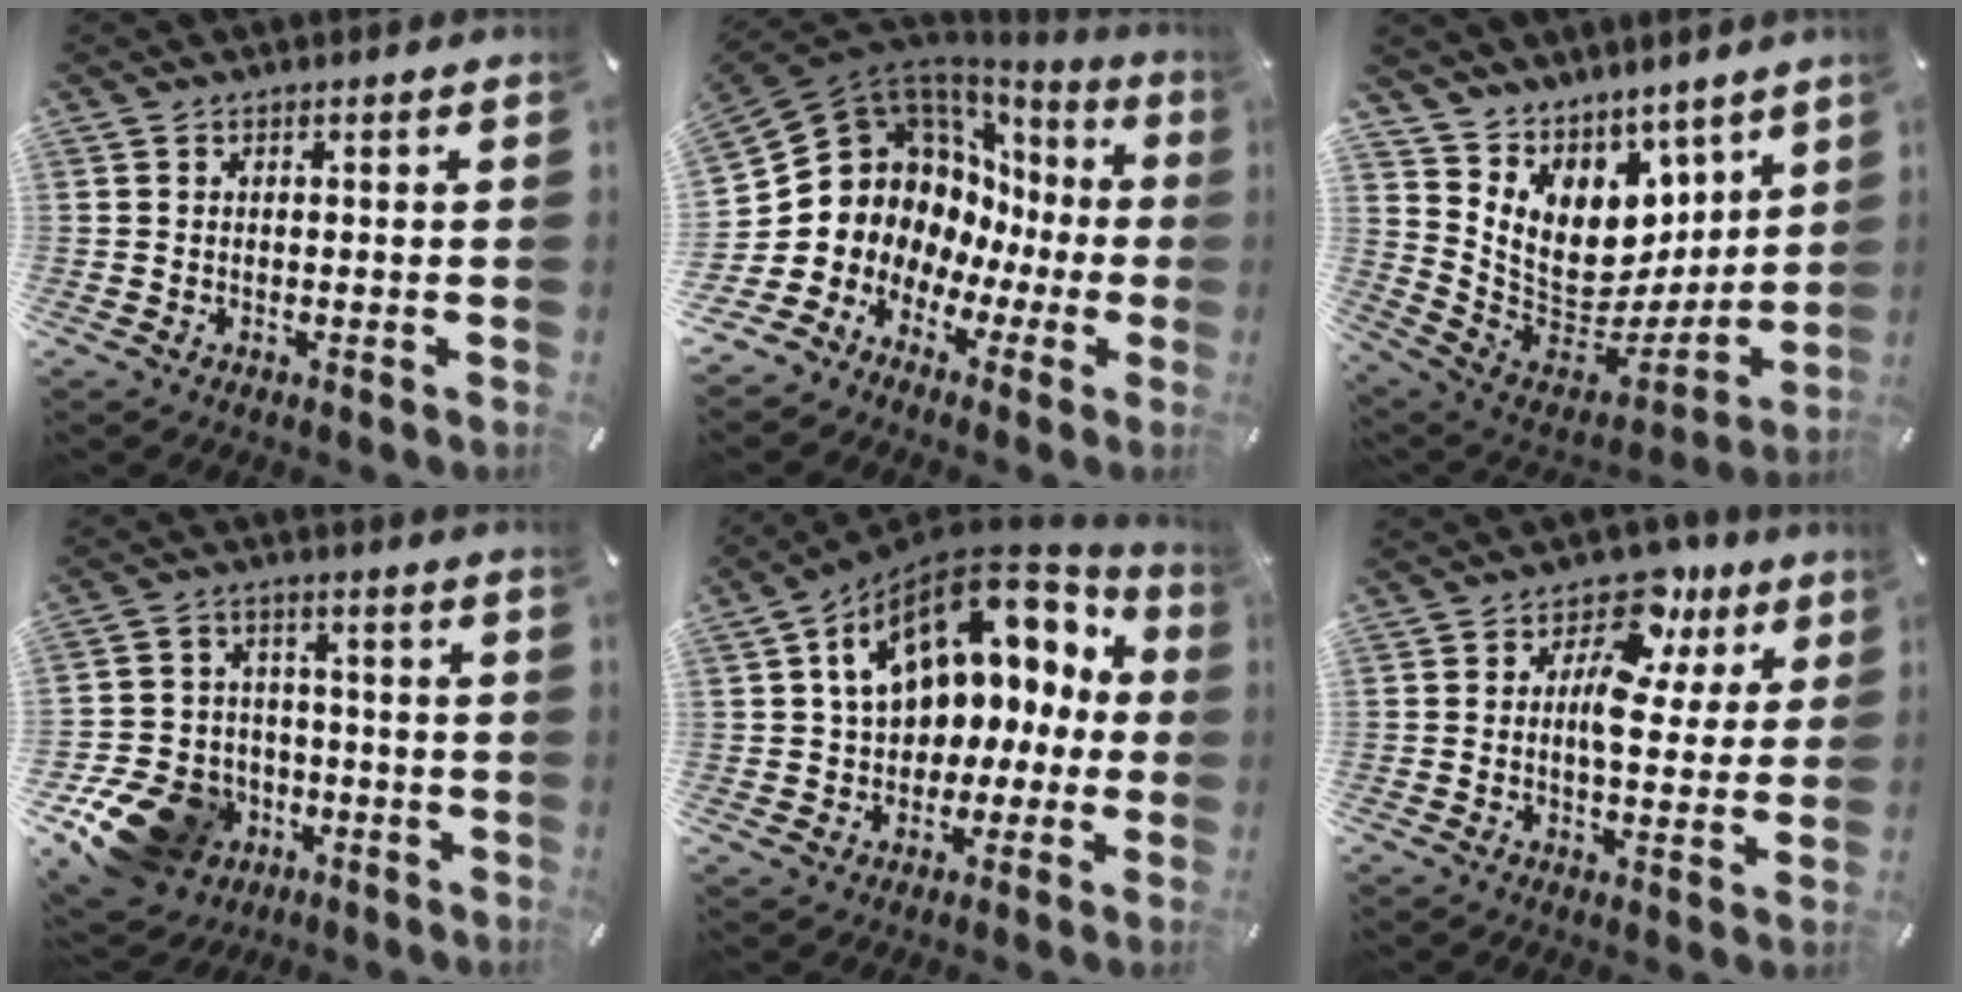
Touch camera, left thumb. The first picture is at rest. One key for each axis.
{"total": 12.8, "fx": 3.1, "fy": 11.5, "fz": 4.6, "tx": -0.108, "ty": -0.068, "tz": 0.076}
{"total": 11.6, "fx": 4.3, "fy": 9.9, "fz": 4.2, "tx": -0.085, "ty": -0.074, "tz": 0.093}
{"total": 15.6, "fx": -7.8, "fy": 11.9, "fz": 6.5, "tx": -0.126, "ty": 0.058, "tz": -0.125}
{"total": 15.7, "fx": 5.6, "fy": 10.7, "fz": 10.0, "tx": -0.169, "ty": -0.028, "tz": 0.102}
{"total": 12.6, "fx": 4.5, "fy": 7.6, "fz": 9.0, "tx": -0.129, "ty": -0.015, "tz": 0.076}